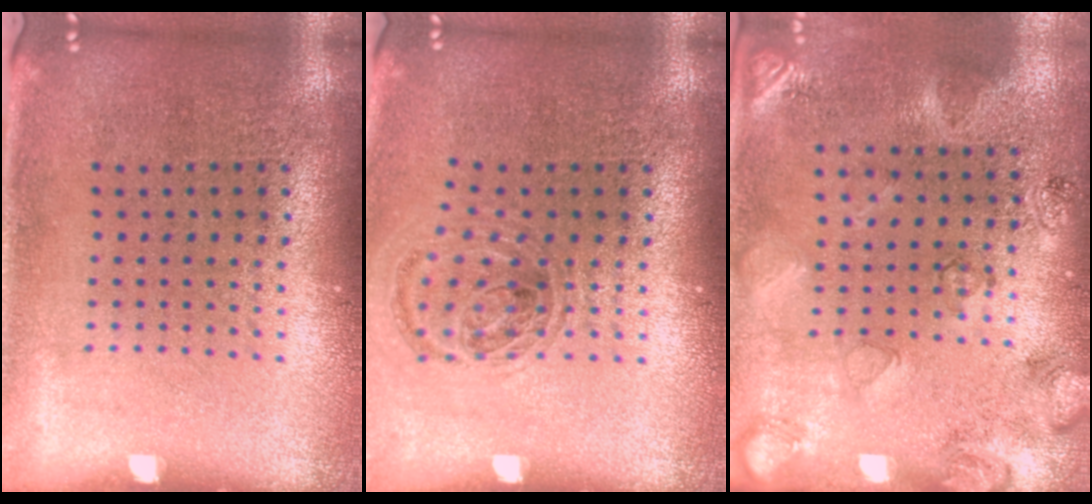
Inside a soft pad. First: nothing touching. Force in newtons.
{"total": 0.9, "press": 0.9, "slide": 0.3}
{"total": 2.6, "press": 1.8, "slide": 1.9}